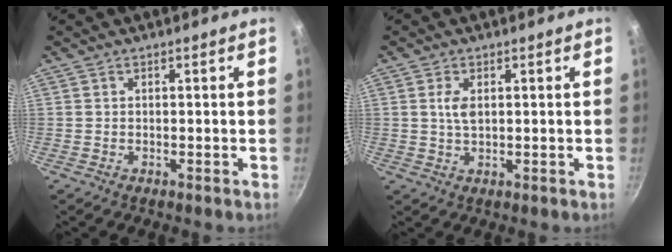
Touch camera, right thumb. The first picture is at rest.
{"total": 3.1, "force": [0.7, 1.7, 2.5], "torque": [-0.045, -0.003, 0.014]}